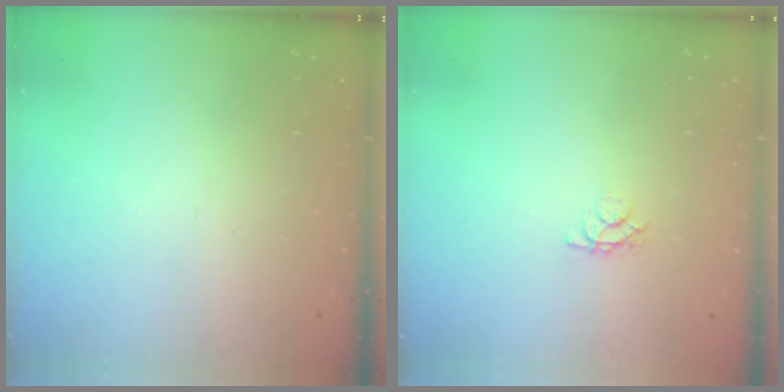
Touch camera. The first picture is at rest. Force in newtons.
{"total": 3.6, "press": 3.6, "slide": 0.4}